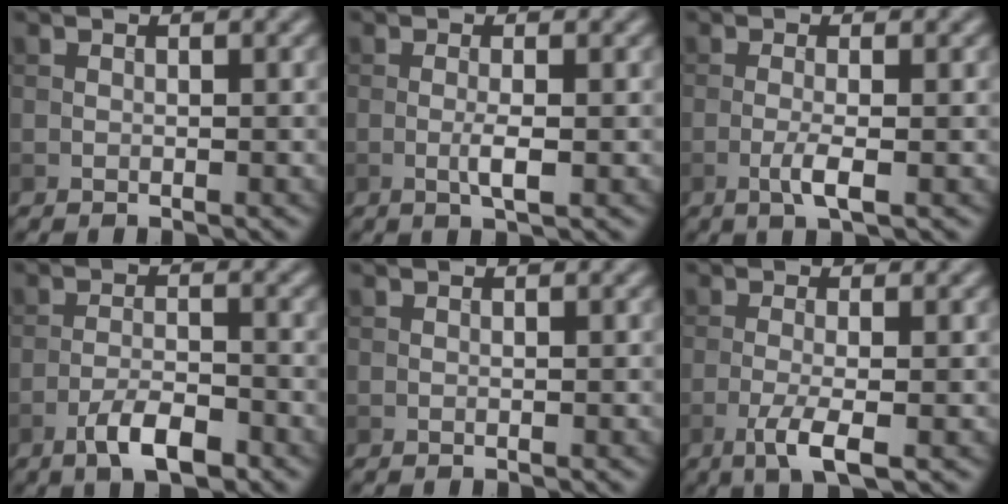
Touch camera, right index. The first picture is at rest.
{"total": 1.8, "force": [-0.4, 0.2, 1.8], "torque": [-0.036, -0.003, -0.010]}
{"total": 2.2, "force": [-0.7, 0.4, 2.1], "torque": [-0.041, 0.000, -0.018]}
{"total": 4.1, "force": [-2.5, 1.3, 2.9], "torque": [-0.053, 0.004, -0.048]}
{"total": 0.0}
{"total": 3.4, "force": [-1.4, 0.7, 3.1], "torque": [-0.059, 0.000, -0.031]}